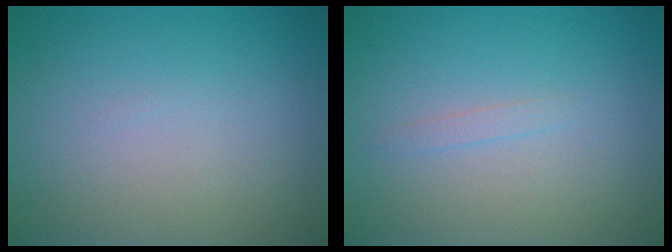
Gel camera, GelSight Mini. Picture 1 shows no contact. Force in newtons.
{"total": 0.7, "press": 0.7, "slide": 0.0}